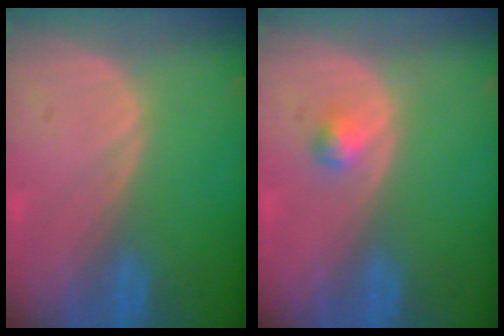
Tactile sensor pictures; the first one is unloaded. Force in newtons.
{"total": 1.7, "press": 1.7, "slide": 0.2}